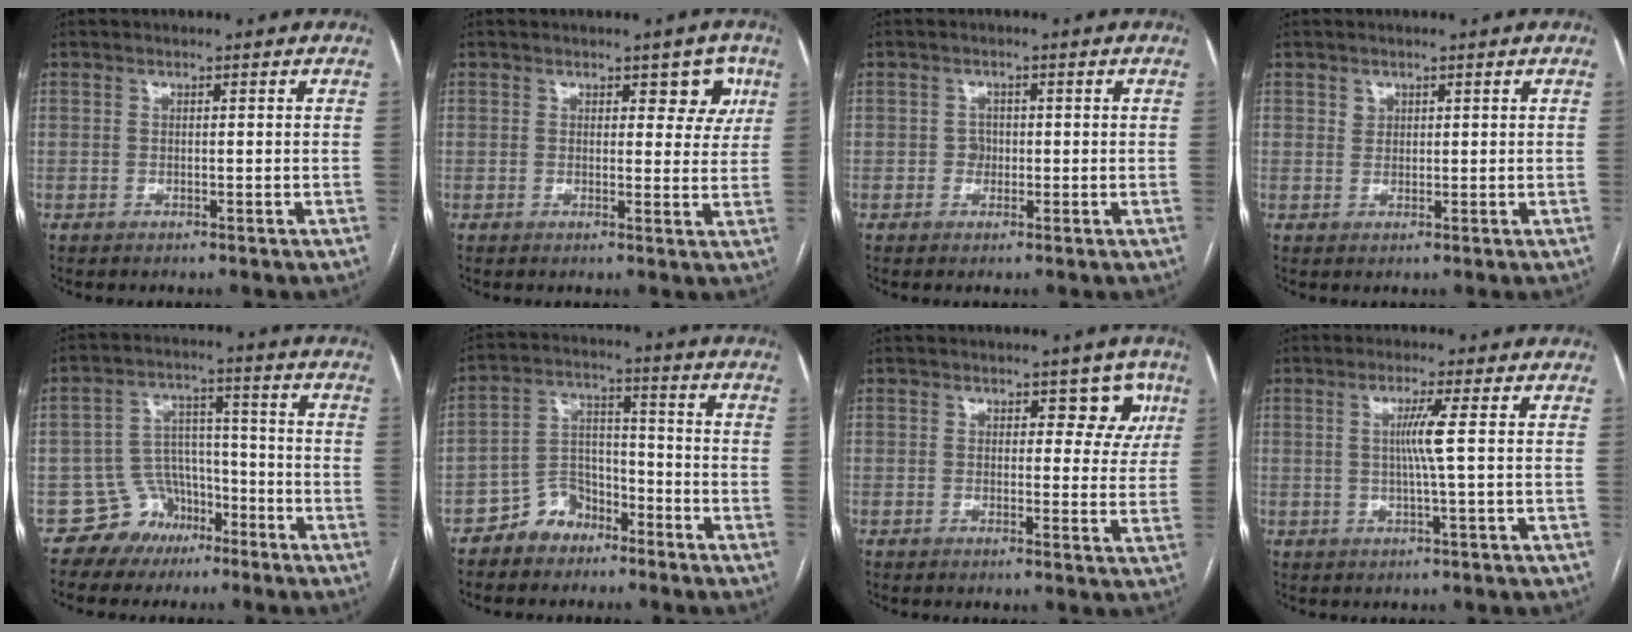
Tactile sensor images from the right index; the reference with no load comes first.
{"total": 4.4, "force": [2.1, 2.5, 2.9], "torque": [-0.016, 0.005, 0.020]}
{"total": 1.5, "force": [-0.2, 1.4, 0.6], "torque": [-0.004, 0.006, -0.005]}
{"total": 1.2, "force": [0.7, 1.0, 0.2], "torque": [0.005, 0.001, 0.010]}
{"total": 7.4, "force": [-4.8, 5.5, 0.6], "torque": [-0.002, 0.030, -0.075]}
{"total": 7.0, "force": [-5.0, 4.6, 1.7], "torque": [-0.030, 0.019, -0.089]}
{"total": 4.8, "force": [2.2, 2.9, 3.0], "torque": [-0.008, 0.007, 0.018]}
{"total": 3.9, "force": [0.4, -1.1, 3.7], "torque": [-0.072, -0.002, 0.006]}